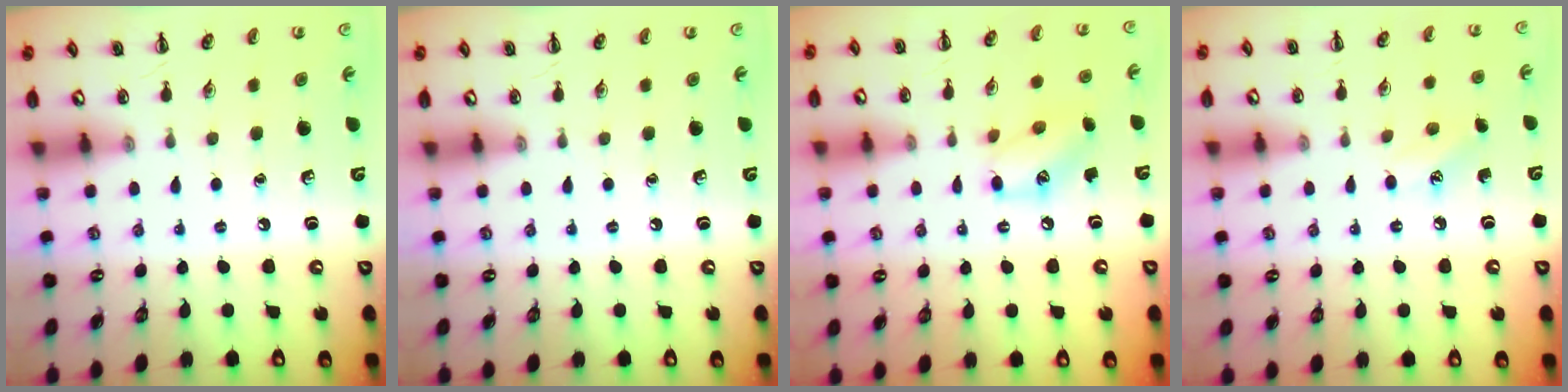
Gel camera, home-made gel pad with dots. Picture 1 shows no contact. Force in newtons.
{"total": 0.0}
{"total": 10.0, "press": 9.9, "slide": 1.1}
{"total": 8.4, "press": 8.1, "slide": 2.3}